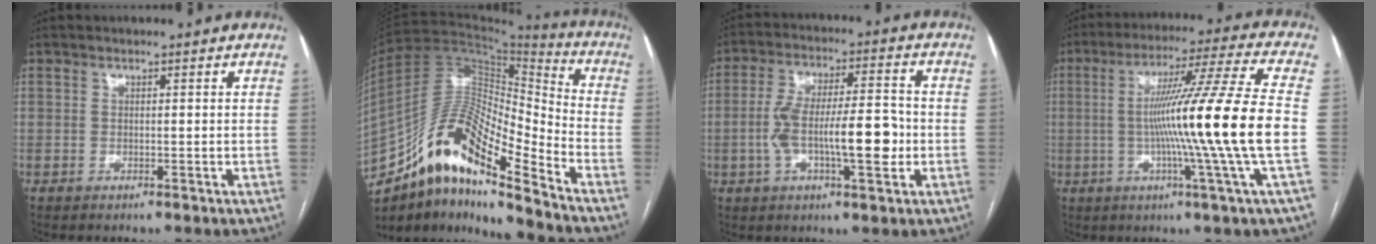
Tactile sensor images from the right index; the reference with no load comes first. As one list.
[{"total": 17.9, "force": [-12.4, 3.7, 12.4], "torque": [-0.230, 0.031, -0.219]}, {"total": 12.4, "force": [-2.2, 2.9, 11.8], "torque": [-0.209, 0.017, -0.035]}, {"total": 18.7, "force": [-2.1, -3.3, 18.3], "torque": [-0.295, -0.013, -0.049]}]